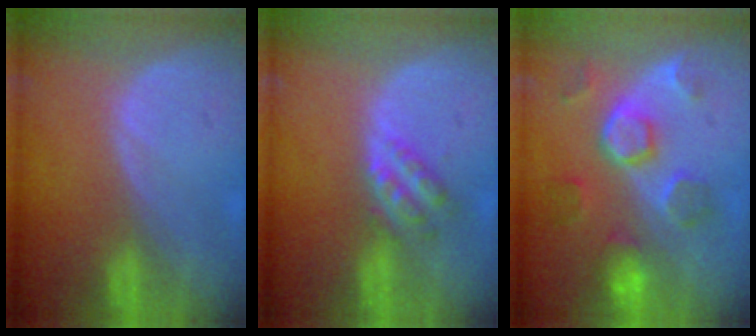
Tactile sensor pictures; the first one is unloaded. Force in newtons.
{"total": 4.6, "press": 4.1, "slide": 2.2}
{"total": 8.6, "press": 7.8, "slide": 3.6}